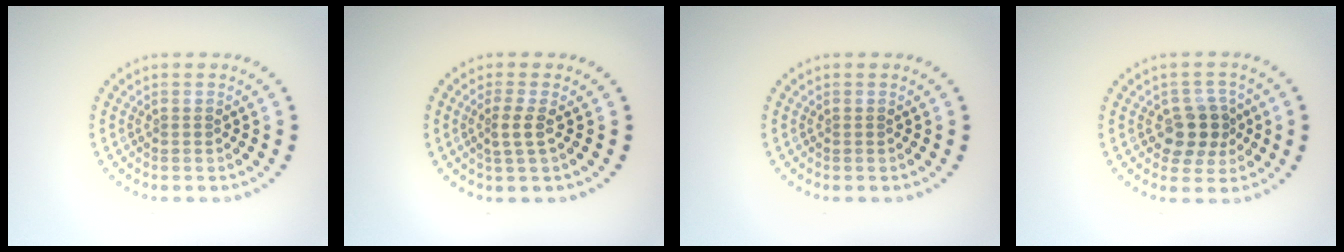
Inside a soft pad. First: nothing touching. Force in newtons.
{"total": 1.7, "press": 1.2, "slide": 1.1}
{"total": 0.0}
{"total": 3.6, "press": 3.4, "slide": 1.4}